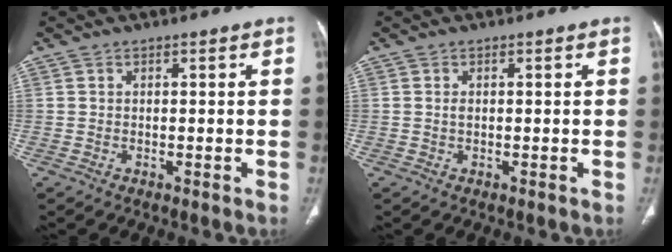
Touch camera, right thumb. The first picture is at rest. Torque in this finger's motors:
{"motor_torque": [0.29, 0.41, 0.59, -0.52, -0.02]}